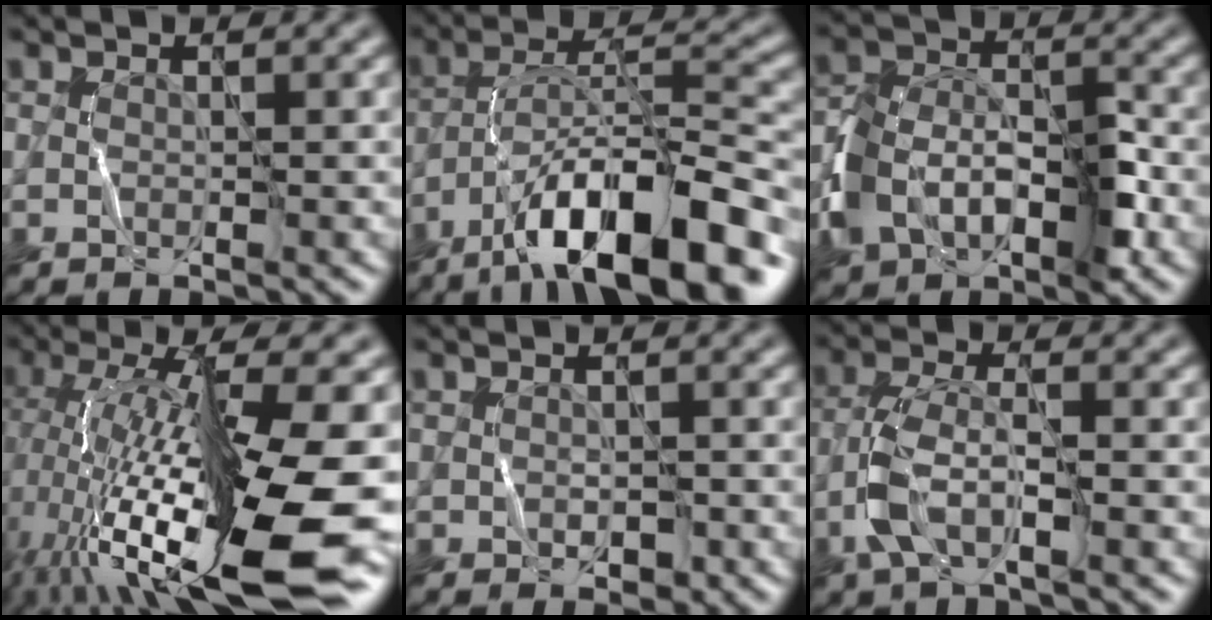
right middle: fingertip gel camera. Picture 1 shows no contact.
{"total": 12.6, "force": [-8.3, 3.5, 8.9], "torque": [-0.133, 0.023, -0.142]}
{"total": 5.9, "force": [-2.3, 4.1, 3.6], "torque": [-0.062, 0.005, -0.044]}
{"total": 16.2, "force": [-3.6, 4.1, 15.2], "torque": [-0.267, -0.008, -0.053]}
{"total": 0.6, "force": [0.1, 0.6, -0.2], "torque": [0.007, -0.002, 0.006]}
{"total": 3.7, "force": [-1.7, 1.5, 3.0], "torque": [-0.070, 0.008, -0.039]}